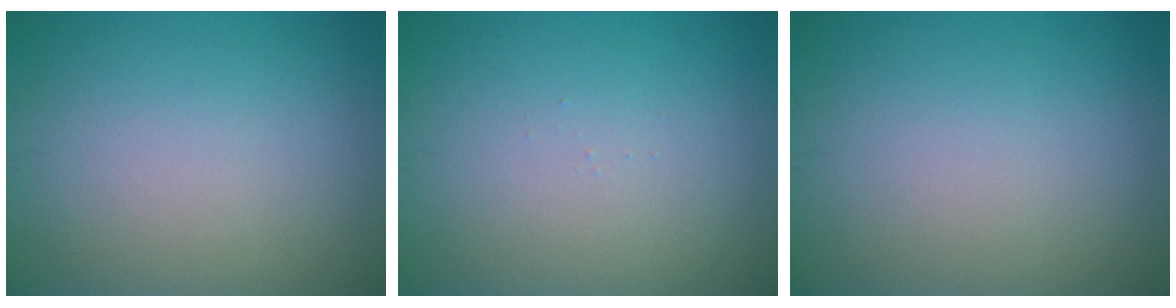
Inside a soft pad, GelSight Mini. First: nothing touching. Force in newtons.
{"total": 0.0}
{"total": 0.0}